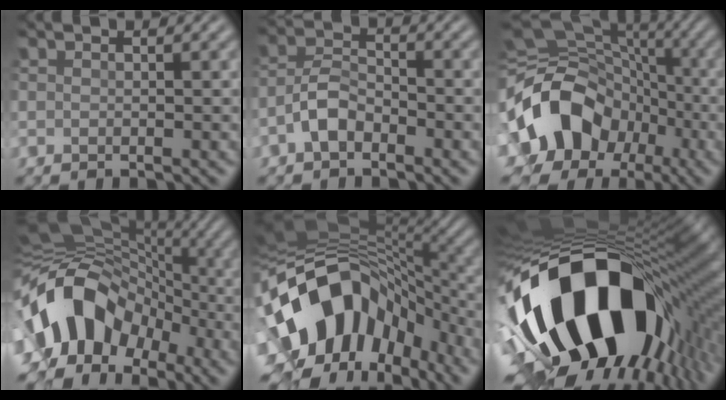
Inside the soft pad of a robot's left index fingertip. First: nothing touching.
{"total": 2.9, "force": [-1.8, 1.4, 1.9], "torque": [-0.038, 0.013, -0.042]}
{"total": 13.5, "force": [-3.7, 10.4, 7.8], "torque": [-0.168, -0.015, -0.063]}
{"total": 13.7, "force": [-4.5, 10.1, 8.2], "torque": [-0.156, -0.004, -0.088]}
{"total": 16.2, "force": [-3.9, 11.0, 11.3], "torque": [-0.207, -0.006, -0.055]}
{"total": 19.4, "force": [-4.7, 11.2, 15.2], "torque": [-0.286, -0.044, -0.053]}